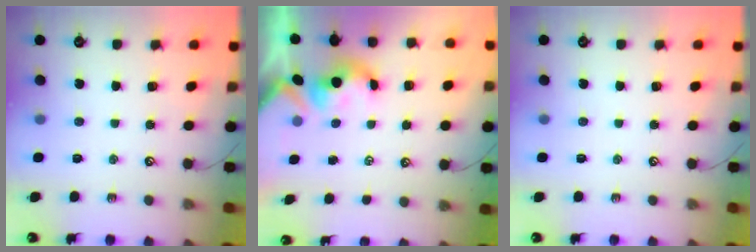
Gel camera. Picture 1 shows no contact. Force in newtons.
{"total": 1.5, "press": 1.3, "slide": 0.7}
{"total": 0.0}